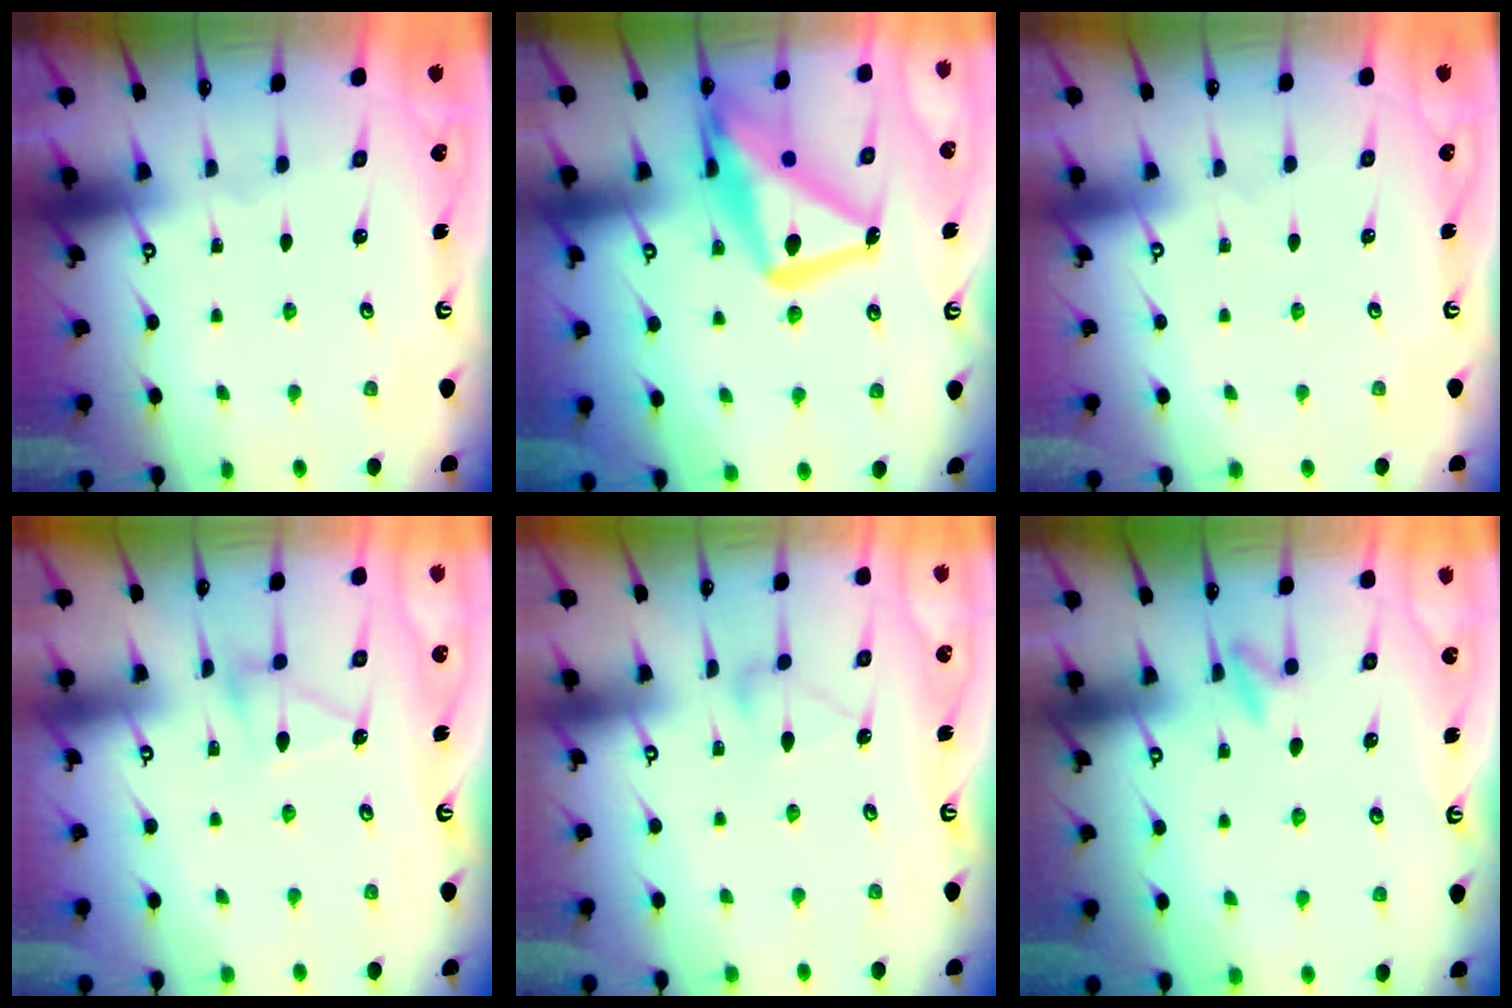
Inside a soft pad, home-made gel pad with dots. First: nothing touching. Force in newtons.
{"total": 18.9, "press": 18.8, "slide": 1.9}
{"total": 4.0, "press": 4.0, "slide": 0.1}
{"total": 8.7, "press": 8.6, "slide": 0.6}
{"total": 8.7, "press": 8.7, "slide": 0.5}
{"total": 5.4, "press": 5.1, "slide": 1.7}